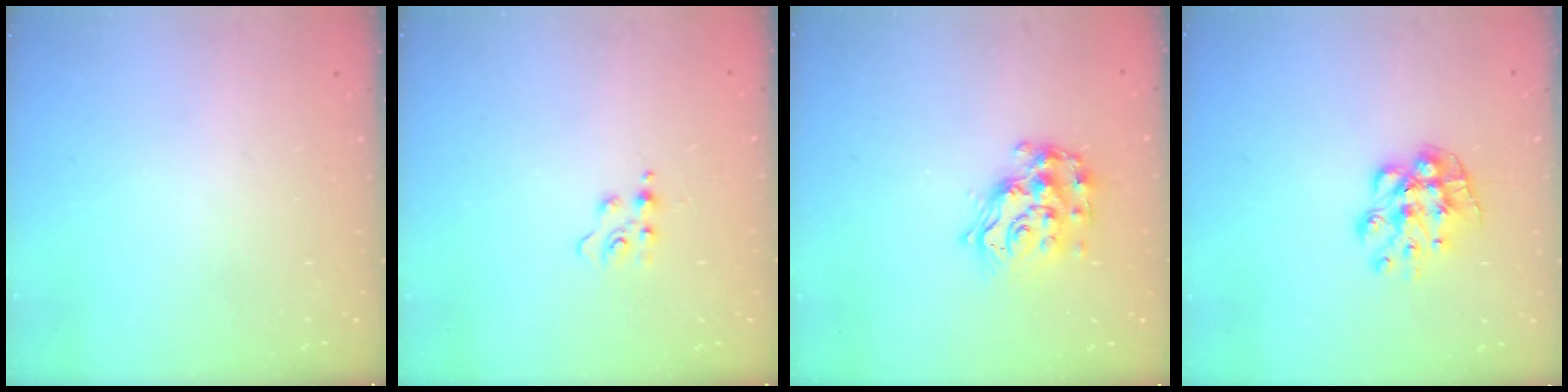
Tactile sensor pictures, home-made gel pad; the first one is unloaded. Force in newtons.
{"total": 4.5, "press": 4.5, "slide": 0.5}
{"total": 13.8, "press": 13.7, "slide": 0.9}
{"total": 9.7, "press": 9.7, "slide": 0.4}